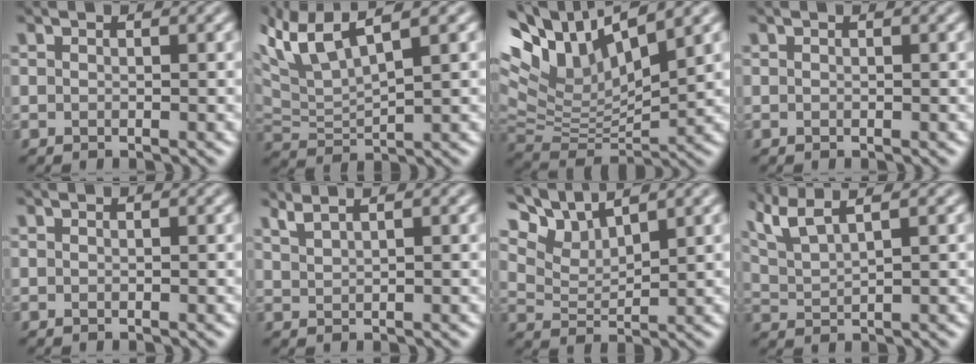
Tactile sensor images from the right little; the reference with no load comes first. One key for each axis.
{"total": 6.1, "fx": 5.6, "fy": -0.6, "fz": 2.5, "tx": -0.062, "ty": 0.027, "tz": 0.107}
{"total": 10.6, "fx": 8.2, "fy": 1.7, "fz": 6.5, "tx": -0.159, "ty": 0.033, "tz": 0.143}
{"total": 0.0}
{"total": 0.0}
{"total": 2.5, "fx": 1.8, "fy": -1.7, "fz": -0.8, "tx": 0.008, "ty": 0.003, "tz": 0.034}
{"total": 6.6, "fx": 6.5, "fy": -0.5, "fz": 0.7, "tx": -0.032, "ty": 0.021, "tz": 0.104}
{"total": 3.9, "fx": 3.4, "fy": -1.7, "fz": 0.5, "tx": -0.023, "ty": 0.009, "tz": 0.069}